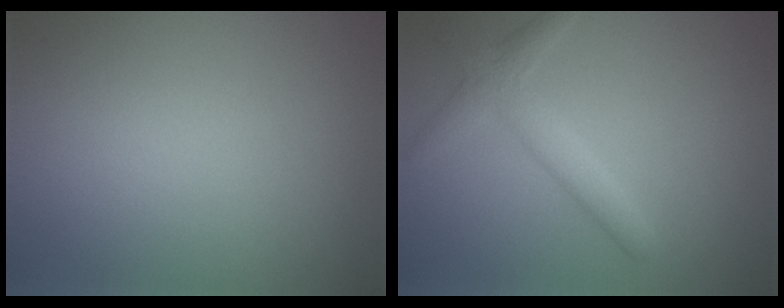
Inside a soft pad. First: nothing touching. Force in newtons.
{"total": 1.9, "press": 1.9, "slide": 0.2}